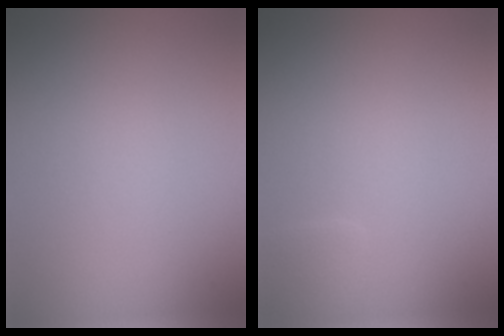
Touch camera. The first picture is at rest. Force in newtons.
{"total": 1.1, "press": 1.1, "slide": 0.1}